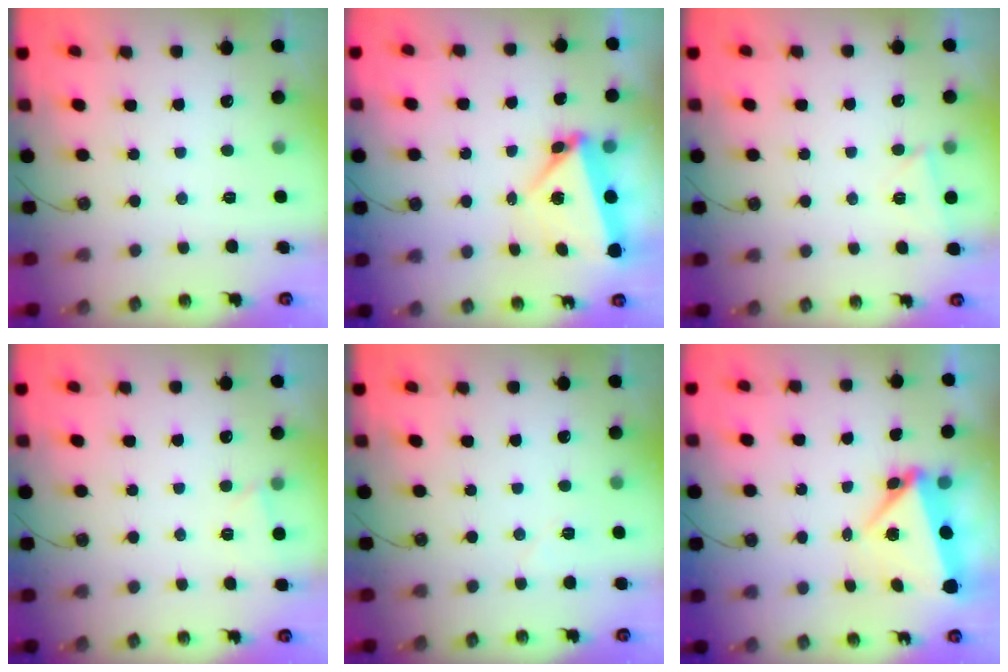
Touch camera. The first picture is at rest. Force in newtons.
{"total": 5.6, "press": 5.0, "slide": 2.5}
{"total": 2.7, "press": 2.7, "slide": 0.3}
{"total": 2.0, "press": 1.9, "slide": 0.3}
{"total": 4.4, "press": 3.9, "slide": 2.0}
{"total": 5.5, "press": 5.3, "slide": 1.7}